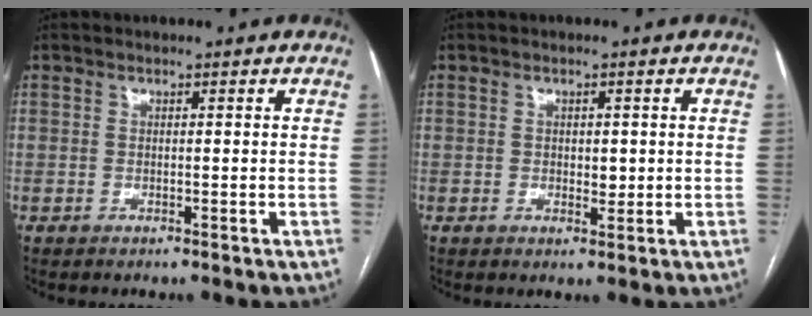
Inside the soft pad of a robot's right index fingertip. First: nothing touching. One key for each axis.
{"total": 2.1, "fx": 0.1, "fy": 1.3, "fz": 1.7, "tx": -0.023, "ty": -0.001, "tz": 0.004}